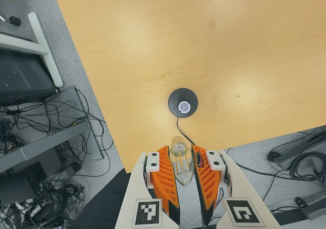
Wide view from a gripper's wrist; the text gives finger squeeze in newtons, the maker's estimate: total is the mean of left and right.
{"total": 22.1, "left": 25.6, "right": 18.6}